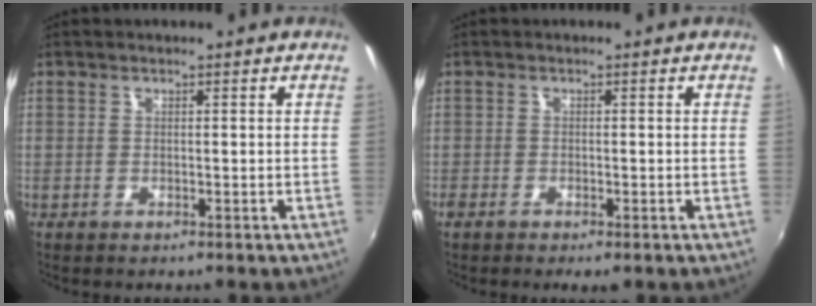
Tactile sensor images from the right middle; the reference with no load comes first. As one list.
[{"total": 2.0, "force": [-1.5, 0.6, 1.2], "torque": [-0.026, -0.009, -0.028]}]